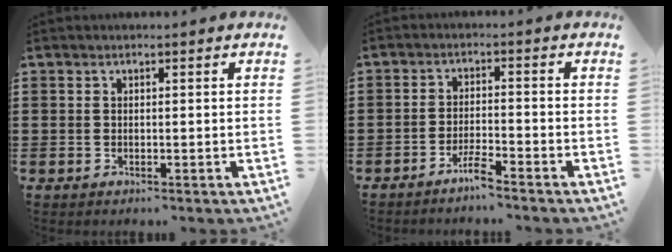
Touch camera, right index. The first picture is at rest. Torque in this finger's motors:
{"motor_torque": [0.27, -0.24, 0.14, 0.03]}